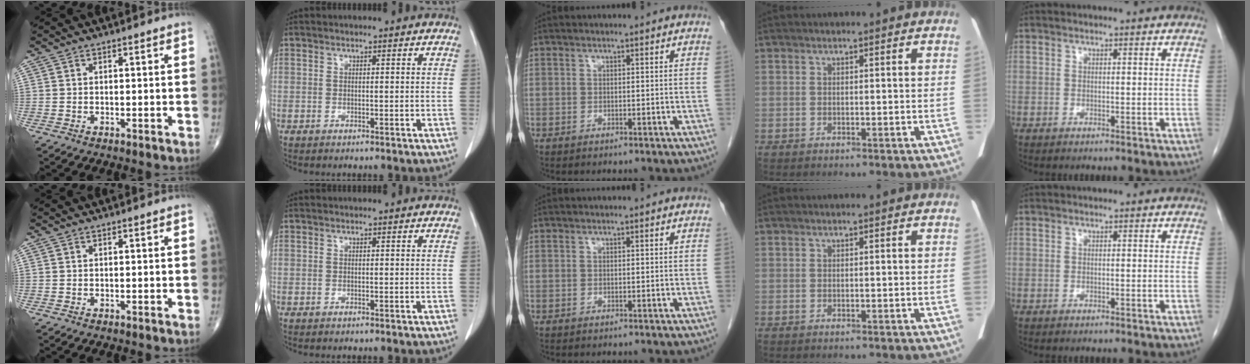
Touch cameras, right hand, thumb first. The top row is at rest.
{}